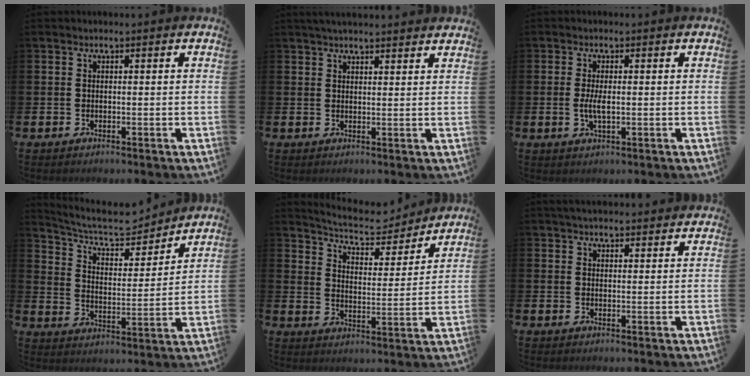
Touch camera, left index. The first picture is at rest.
{"total": 3.0, "force": [2.9, 0.2, 0.7], "torque": [-0.016, -0.007, 0.053]}
{"total": 2.7, "force": [-0.1, 1.0, 2.5], "torque": [-0.044, -0.001, -0.003]}
{"total": 8.6, "force": [7.6, 2.6, 2.9], "torque": [-0.077, -0.059, 0.127]}
{"total": 7.6, "force": [7.1, 1.9, 2.0], "torque": [-0.057, -0.054, 0.119]}
{"total": 3.3, "force": [3.2, 0.4, 0.5], "torque": [-0.013, -0.011, 0.058]}